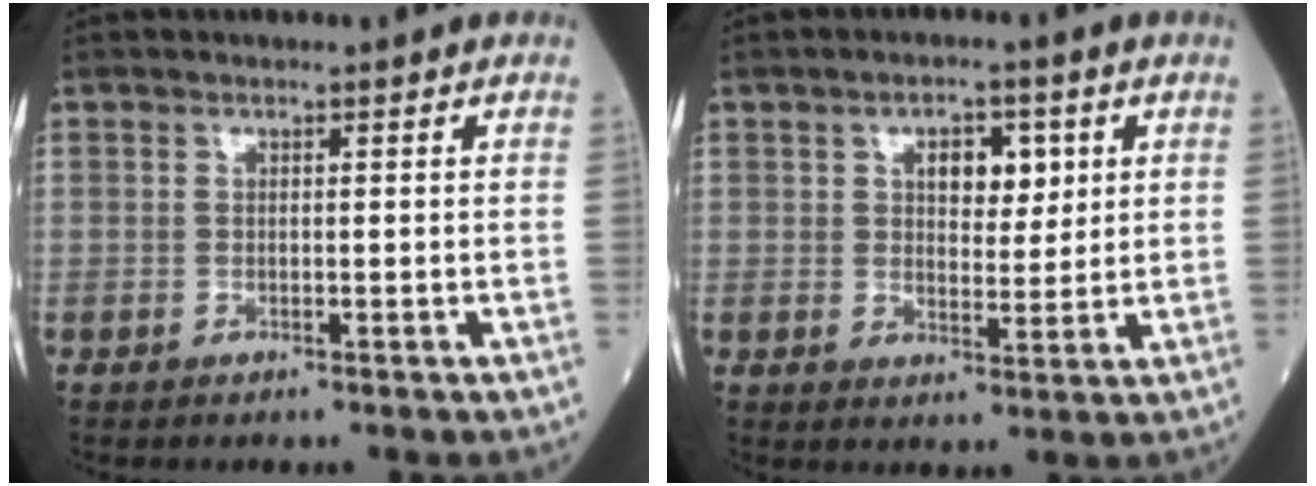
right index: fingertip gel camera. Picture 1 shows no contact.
{"total": 5.5, "force": [1.9, 2.9, 4.3], "torque": [-0.062, 0.008, 0.031]}